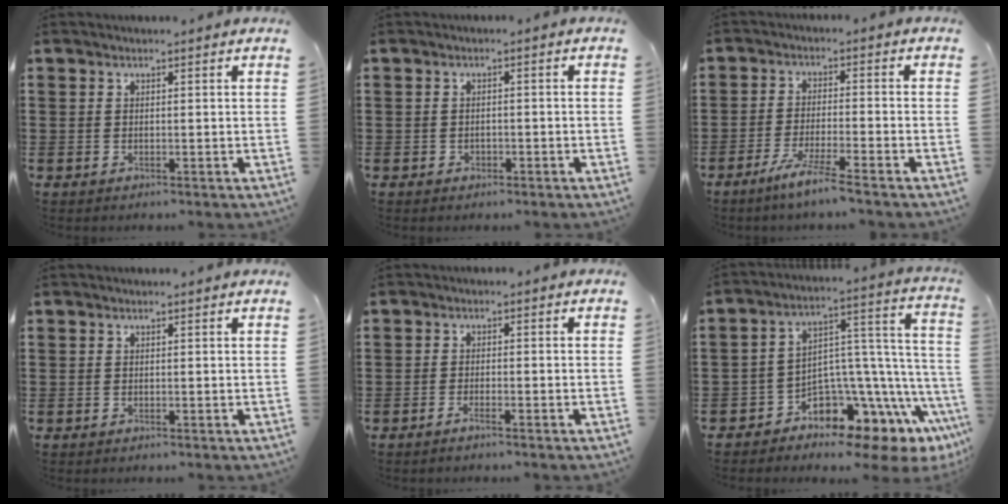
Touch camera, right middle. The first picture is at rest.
{"total": 1.1, "force": [-0.8, 0.8, 0.2], "torque": [-0.008, 0.002, -0.018]}
{"total": 5.4, "force": [-4.4, -0.4, 3.2], "torque": [-0.070, -0.015, -0.083]}
{"total": 0.0}
{"total": 1.2, "force": [-0.9, 0.0, 0.9], "torque": [-0.016, -0.003, -0.016]}
{"total": 6.0, "force": [-5.5, 2.3, 0.9], "torque": [-0.022, -0.041, -0.110]}